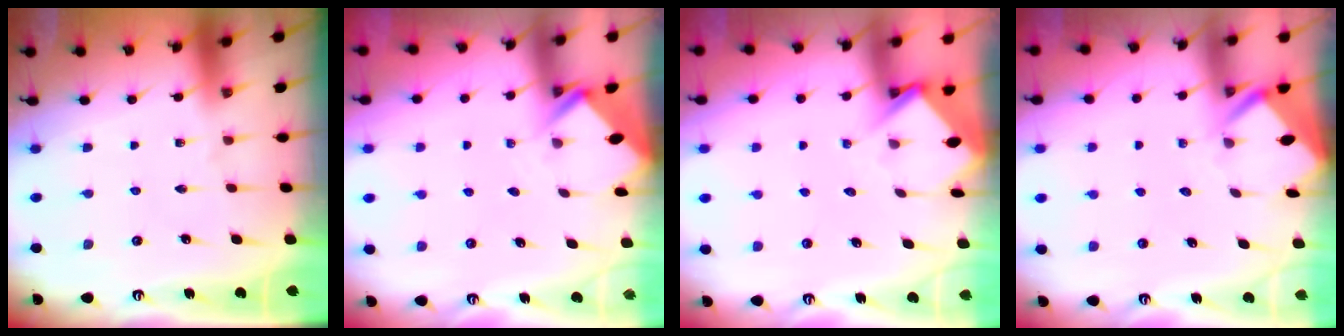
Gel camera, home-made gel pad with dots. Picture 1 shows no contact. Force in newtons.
{"total": 2.7, "press": 2.7, "slide": 0.2}
{"total": 3.5, "press": 3.5, "slide": 0.3}
{"total": 2.3, "press": 2.3, "slide": 0.2}